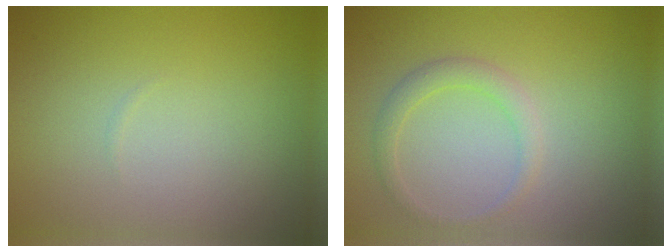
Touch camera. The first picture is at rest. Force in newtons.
{"total": 1.7, "press": 1.7, "slide": 0.2}